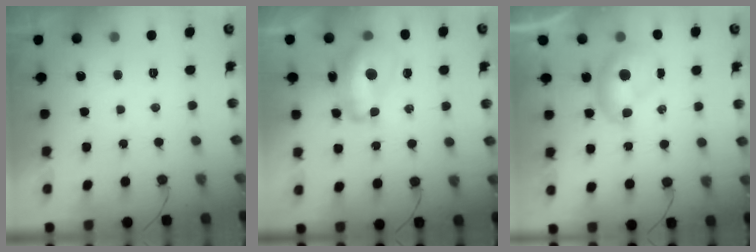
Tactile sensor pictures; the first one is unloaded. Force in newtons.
{"total": 13.9, "press": 13.9, "slide": 1.0}
{"total": 7.0, "press": 7.0, "slide": 0.3}